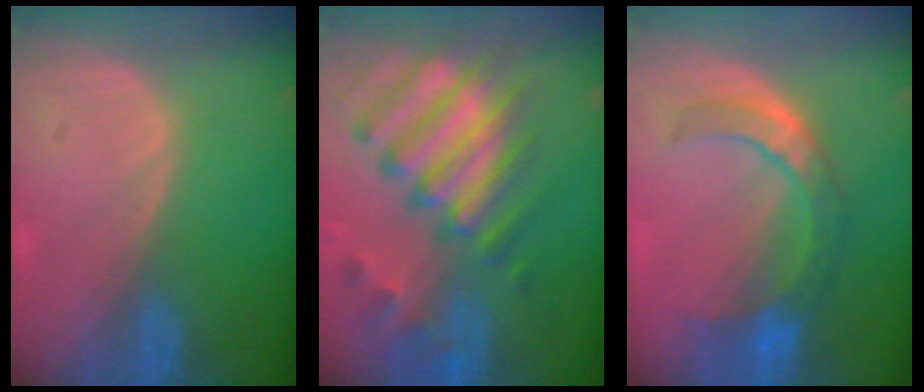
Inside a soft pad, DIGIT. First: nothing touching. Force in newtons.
{"total": 12.4, "press": 10.7, "slide": 6.3}
{"total": 7.2, "press": 7.0, "slide": 1.6}